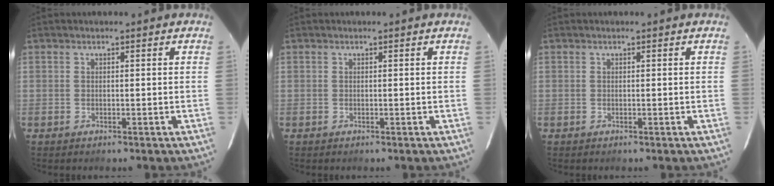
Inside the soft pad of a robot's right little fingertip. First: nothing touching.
{"total": 0.0}
{"total": 0.0}